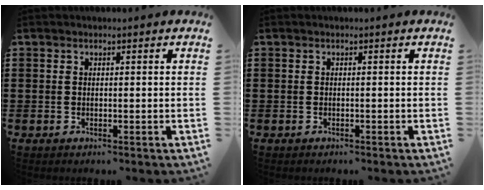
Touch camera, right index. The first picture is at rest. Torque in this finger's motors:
{"motor_torque": [-0.18, 0.42, -0.24, 0.00]}